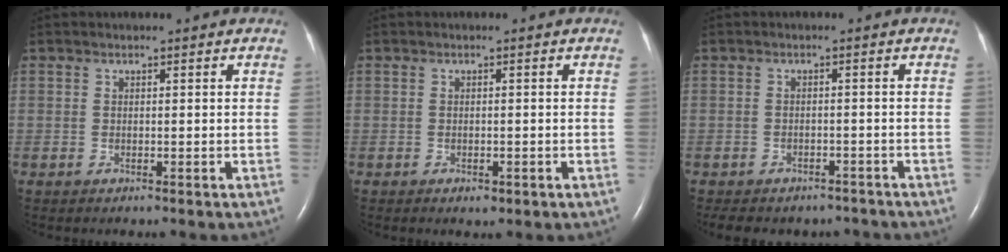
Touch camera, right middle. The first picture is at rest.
{"total": 1.3, "force": [-0.6, 0.7, 0.9], "torque": [-0.013, 0.000, -0.002]}
{"total": 9.9, "force": [-8.5, 4.4, 2.5], "torque": [-0.049, 0.006, -0.099]}